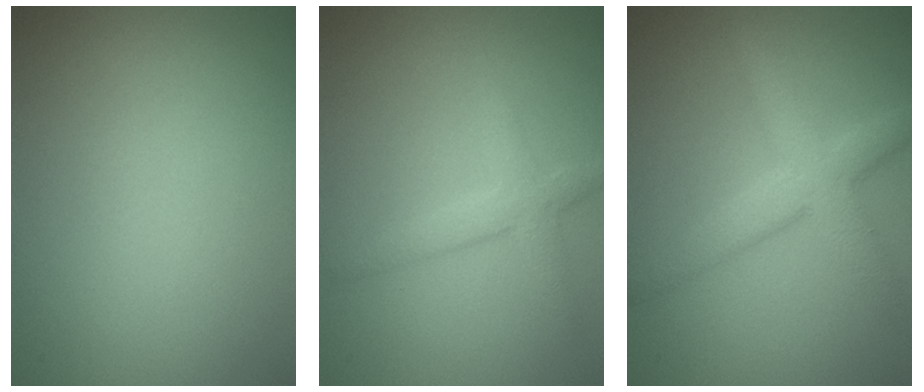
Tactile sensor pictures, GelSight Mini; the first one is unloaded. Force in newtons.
{"total": 2.5, "press": 2.5, "slide": 0.1}
{"total": 4.2, "press": 4.2, "slide": 0.2}